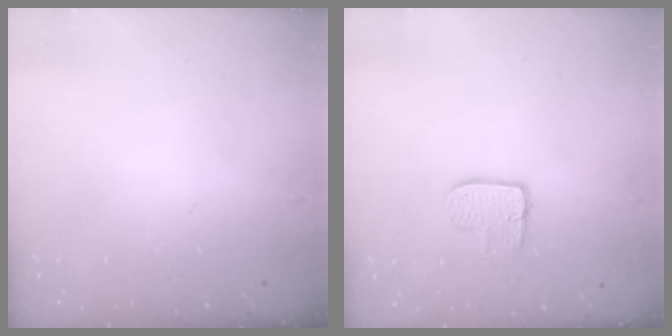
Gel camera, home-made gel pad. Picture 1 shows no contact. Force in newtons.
{"total": 7.9, "press": 7.9, "slide": 0.5}